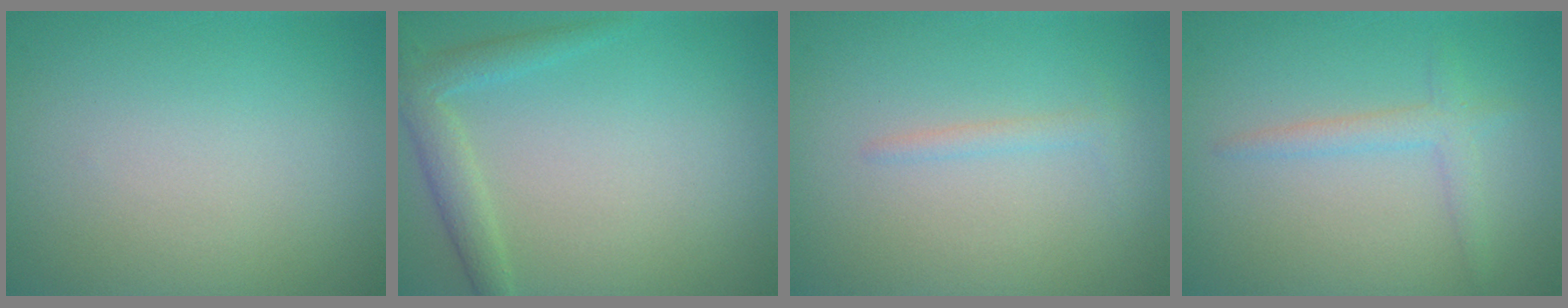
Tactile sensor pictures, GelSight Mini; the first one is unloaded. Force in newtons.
{"total": 2.4, "press": 2.4, "slide": 0.2}
{"total": 0.9, "press": 0.9, "slide": 0.1}
{"total": 1.8, "press": 1.8, "slide": 0.1}